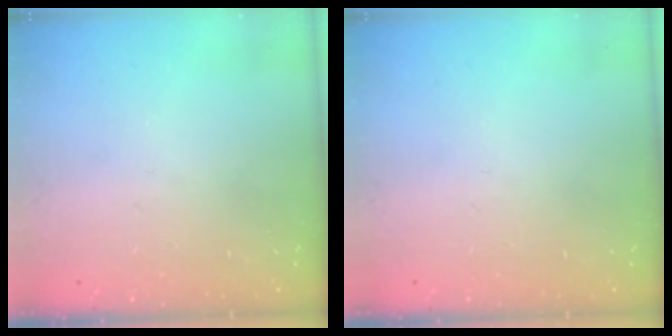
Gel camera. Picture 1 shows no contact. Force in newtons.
{"total": 0.0}